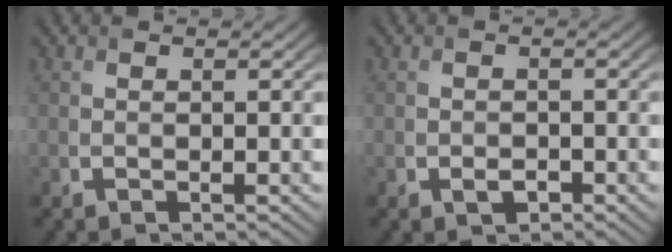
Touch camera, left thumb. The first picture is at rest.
{"total": 1.5, "force": [-0.9, 0.9, 0.9], "torque": [-0.016, -0.003, -0.016]}